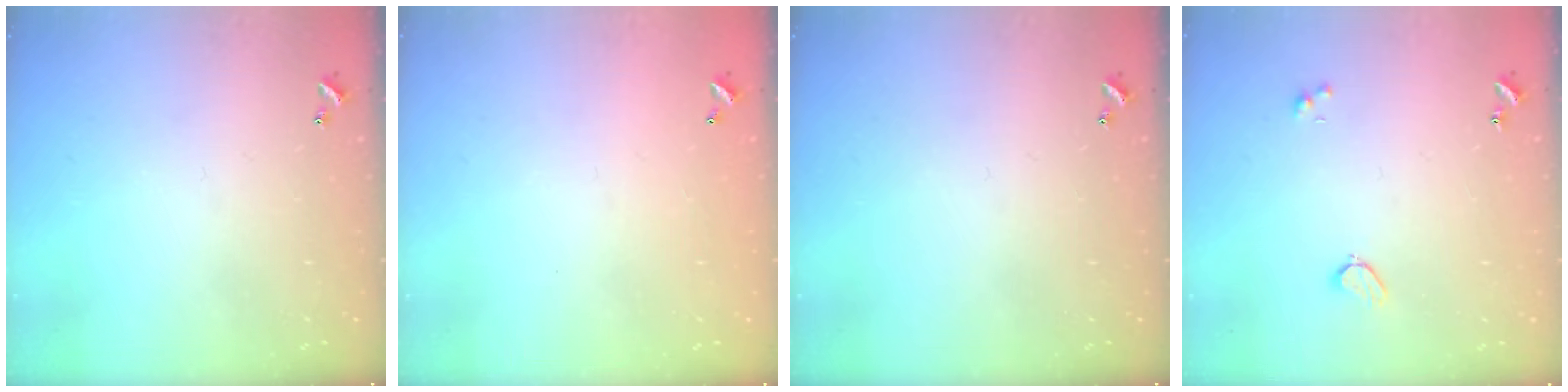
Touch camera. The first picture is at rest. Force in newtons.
{"total": 2.8, "press": 2.8, "slide": 0.1}
{"total": 0.0}
{"total": 2.2, "press": 2.1, "slide": 0.6}